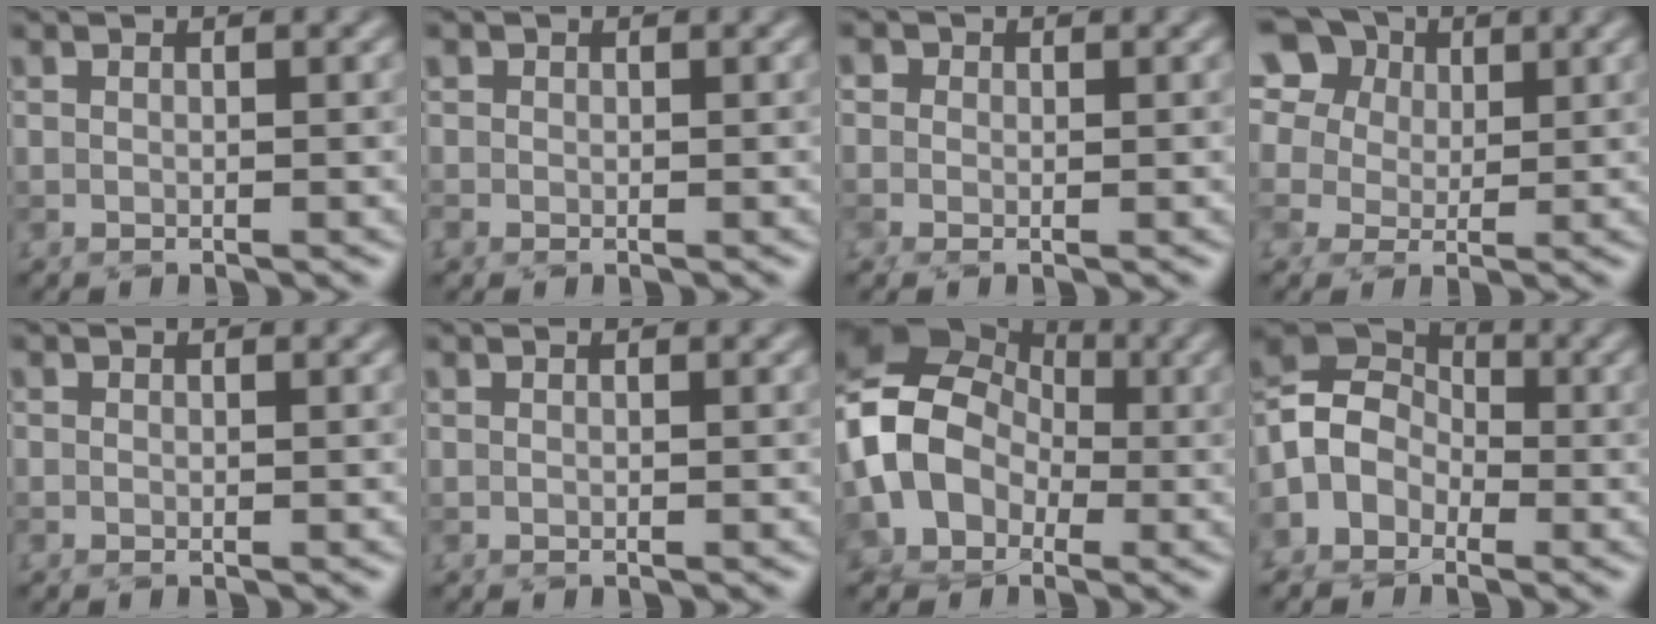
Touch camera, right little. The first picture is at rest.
{"total": 1.2, "force": [-0.1, 1.2, 0.2], "torque": [-0.002, 0.001, -0.004]}
{"total": 1.1, "force": [0.2, 1.1, 0.4], "torque": [-0.007, 0.006, -0.001]}
{"total": 10.8, "force": [4.3, 8.3, 5.4], "torque": [-0.129, 0.043, 0.044]}
{"total": 0.0}
{"total": 0.0}
{"total": 8.5, "force": [-1.2, 6.9, 4.8], "torque": [-0.082, 0.012, -0.040]}
{"total": 4.7, "force": [-1.5, 3.7, 2.4], "torque": [-0.046, 0.019, -0.042]}